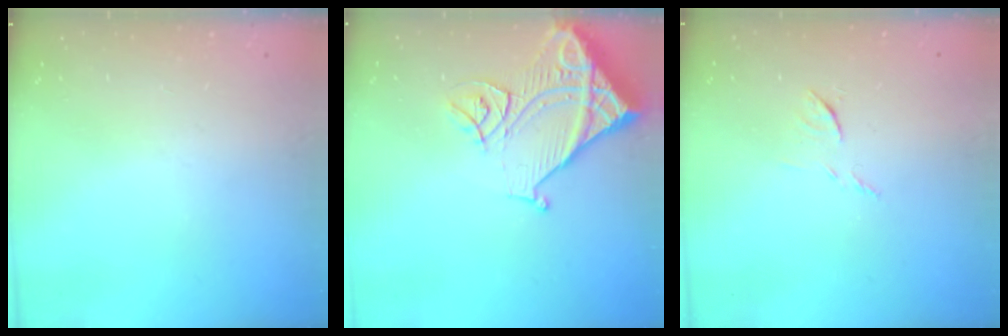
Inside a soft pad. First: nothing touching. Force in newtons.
{"total": 15.0, "press": 14.9, "slide": 1.9}
{"total": 6.7, "press": 6.7, "slide": 0.3}